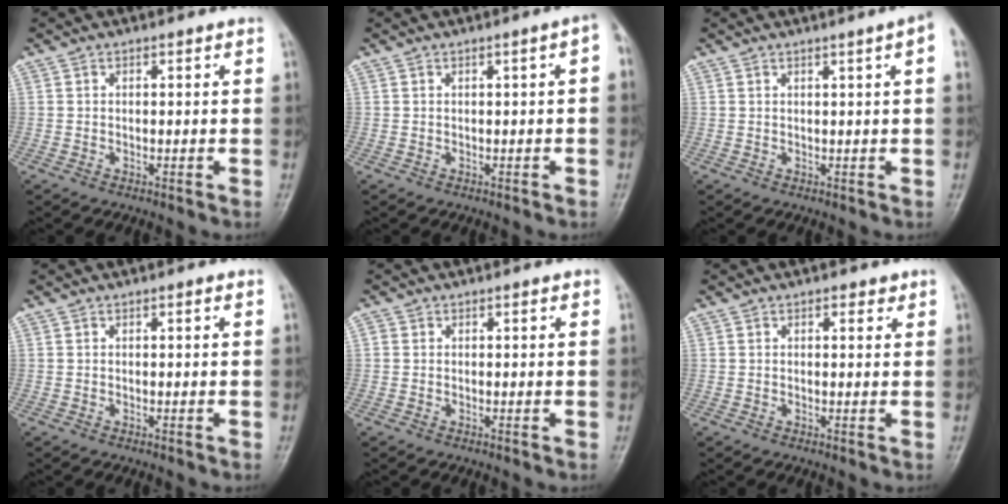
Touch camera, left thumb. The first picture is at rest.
{"total": 2.2, "force": [-0.1, 0.4, 2.1], "torque": [-0.019, 0.014, -0.004]}
{"total": 2.9, "force": [1.0, -0.6, 2.7], "torque": [-0.037, 0.001, 0.015]}
{"total": 0.0}
{"total": 0.8, "force": [0.2, 0.7, 0.3], "torque": [0.006, 0.001, 0.001]}
{"total": 1.3, "force": [0.8, 0.8, 0.7], "torque": [0.002, -0.001, 0.007]}